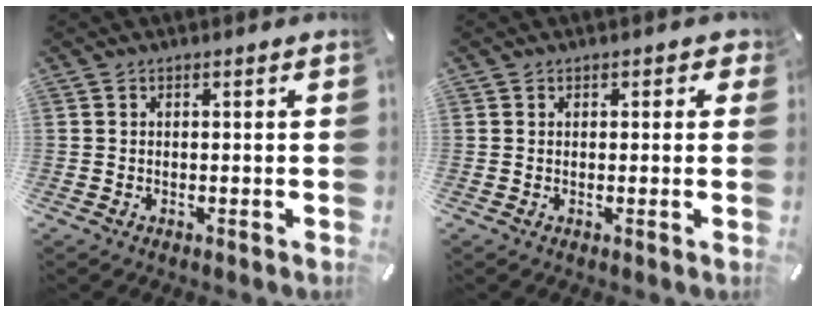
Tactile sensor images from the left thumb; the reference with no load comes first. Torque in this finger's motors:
{"motor_torque": [-0.04, -0.10, 0.08, 0.09, 0.01]}